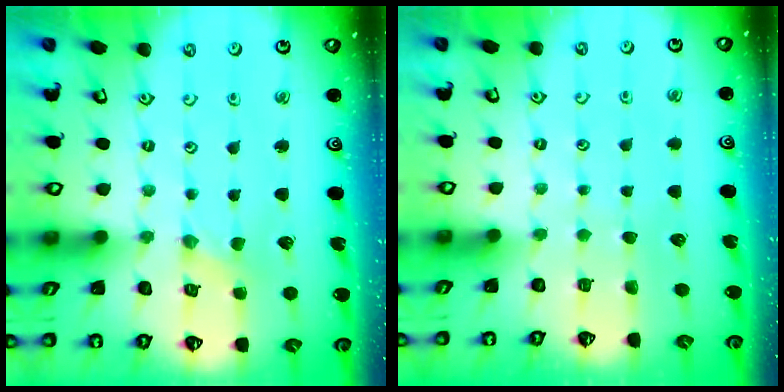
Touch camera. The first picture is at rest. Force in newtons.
{"total": 0.0}